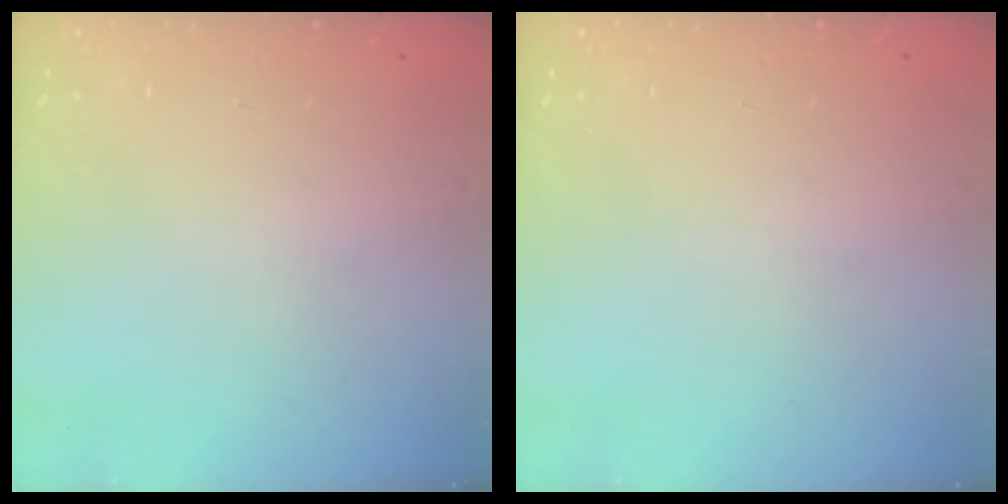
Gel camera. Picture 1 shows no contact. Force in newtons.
{"total": 0.0}